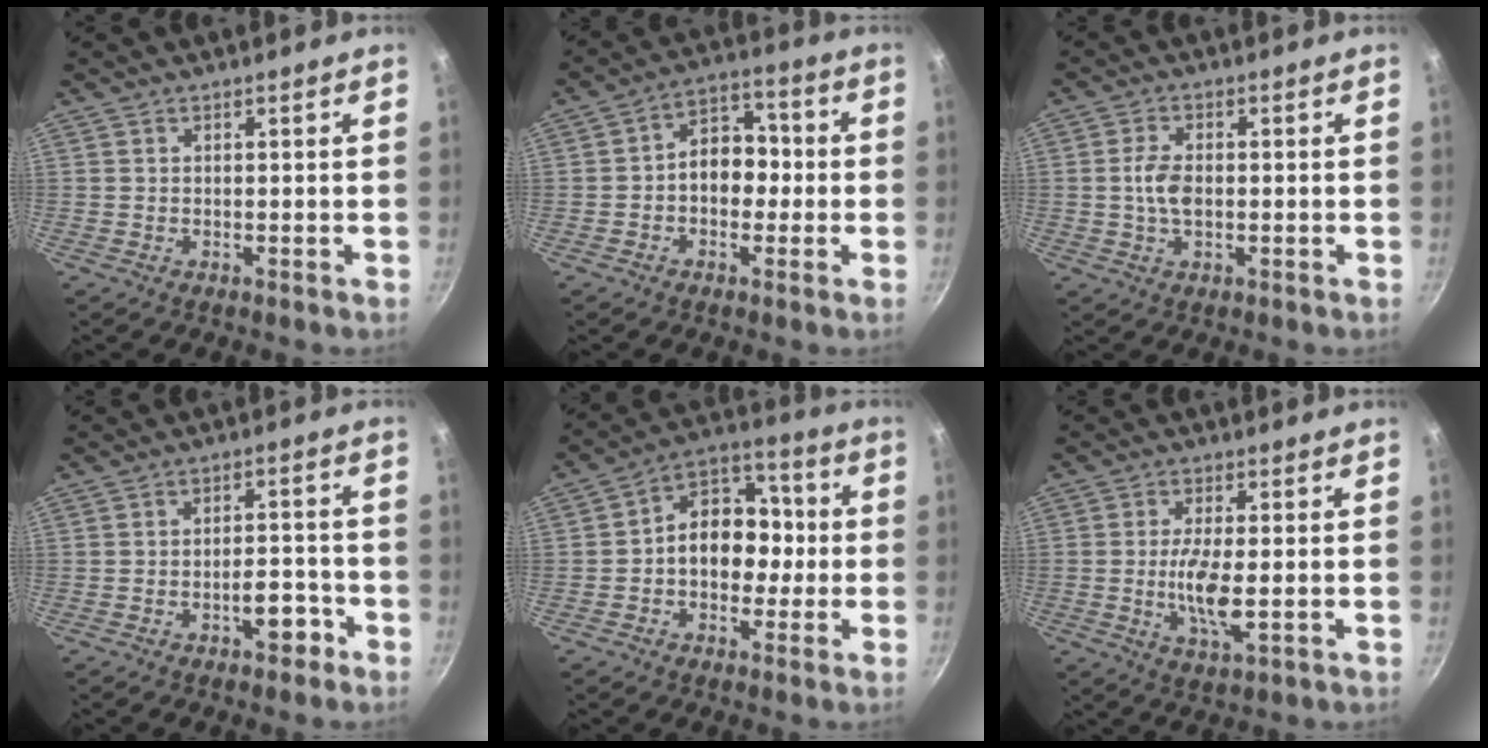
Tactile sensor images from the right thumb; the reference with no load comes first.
{"total": 8.8, "force": [-0.9, 6.5, 5.8], "torque": [-0.040, 0.032, -0.028]}
{"total": 4.9, "force": [-0.2, 2.8, 4.0], "torque": [-0.075, 0.008, -0.009]}
{"total": 5.7, "force": [-3.0, 2.6, 4.0], "torque": [-0.034, 0.031, -0.041]}
{"total": 12.8, "force": [-0.9, 9.8, 8.3], "torque": [-0.066, 0.046, -0.033]}
{"total": 7.8, "force": [-0.9, 2.6, 7.3], "torque": [-0.148, -0.006, -0.017]}